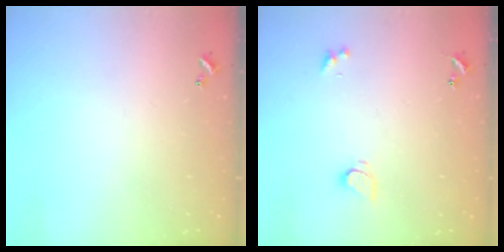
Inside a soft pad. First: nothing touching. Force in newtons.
{"total": 2.6, "press": 2.6, "slide": 0.2}